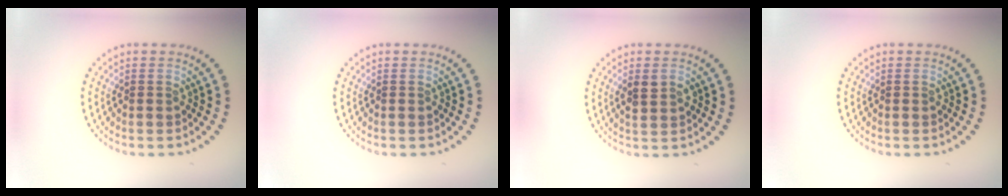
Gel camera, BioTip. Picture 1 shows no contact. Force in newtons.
{"total": 0.0}
{"total": 2.1, "press": 2.1, "slide": 0.2}
{"total": 0.0}